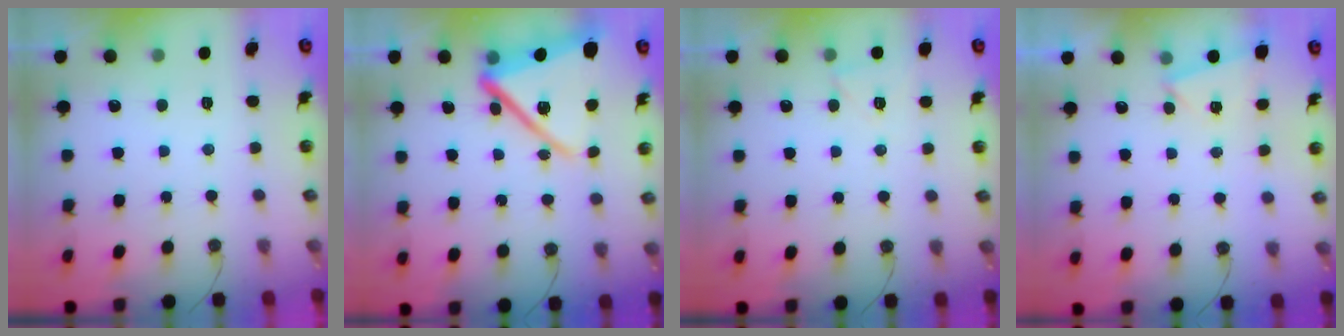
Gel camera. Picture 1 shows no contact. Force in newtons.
{"total": 19.4, "press": 19.4, "slide": 1.6}
{"total": 5.1, "press": 5.0, "slide": 0.8}
{"total": 2.9, "press": 2.1, "slide": 2.0}